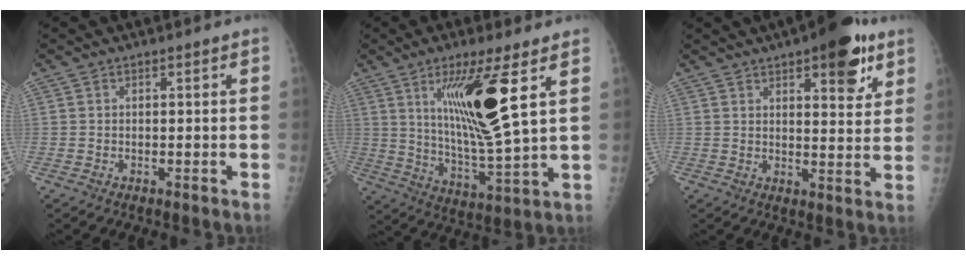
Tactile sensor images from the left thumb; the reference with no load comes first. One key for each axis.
{"total": 16.2, "fx": 6.1, "fy": 2.2, "fz": 14.8, "tx": -0.273, "ty": -0.049, "tz": 0.116}
{"total": 11.9, "fx": 6.5, "fy": 4.3, "fz": 8.9, "tx": -0.087, "ty": -0.026, "tz": 0.083}